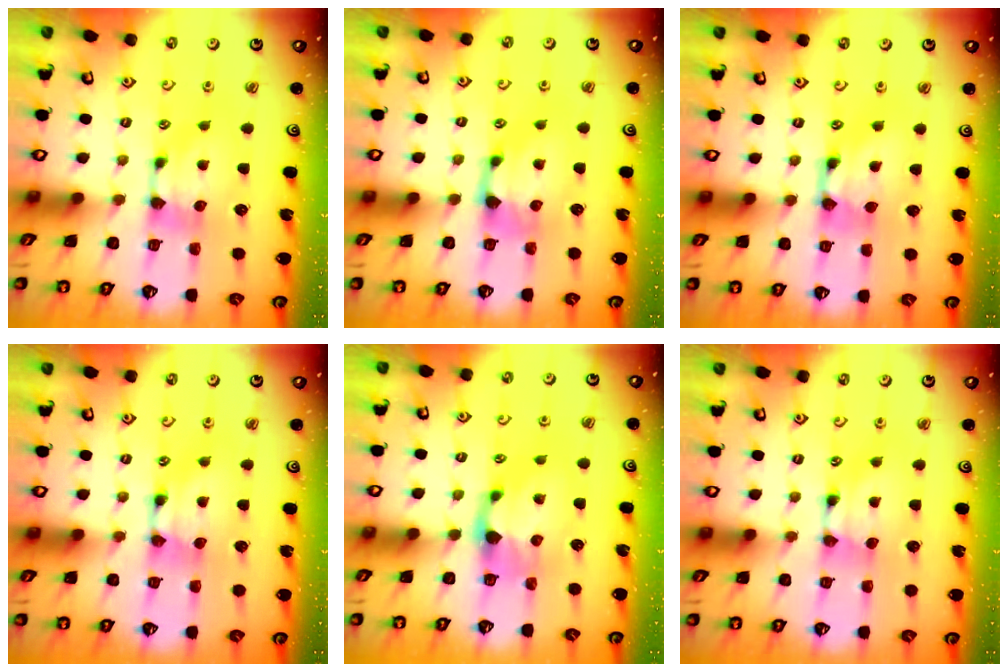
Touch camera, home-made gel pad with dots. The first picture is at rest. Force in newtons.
{"total": 1.1, "press": 0.5, "slide": 1.0}
{"total": 2.5, "press": 2.5, "slide": 0.2}
{"total": 1.8, "press": 1.8, "slide": 0.2}
{"total": 2.0, "press": 1.8, "slide": 1.0}
{"total": 1.6, "press": 1.6, "slide": 0.1}